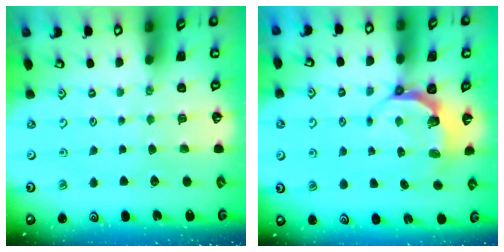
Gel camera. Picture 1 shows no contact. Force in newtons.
{"total": 5.6, "press": 4.4, "slide": 3.4}